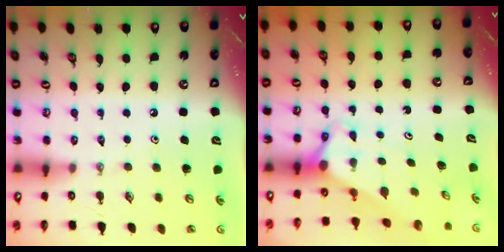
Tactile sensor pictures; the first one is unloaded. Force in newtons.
{"total": 2.7, "press": 2.7, "slide": 0.0}